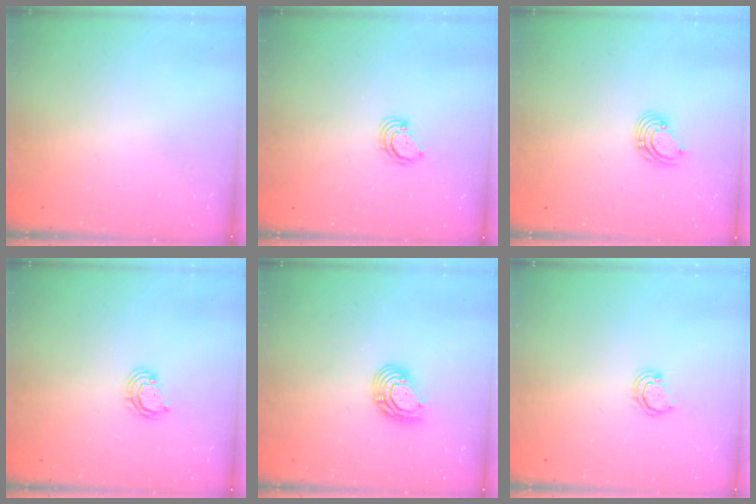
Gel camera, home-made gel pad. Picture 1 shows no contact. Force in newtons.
{"total": 2.9, "press": 2.9, "slide": 0.2}
{"total": 2.6, "press": 2.6, "slide": 0.1}
{"total": 2.9, "press": 2.9, "slide": 0.3}
{"total": 9.6, "press": 9.4, "slide": 1.9}
{"total": 2.8, "press": 2.8, "slide": 0.2}